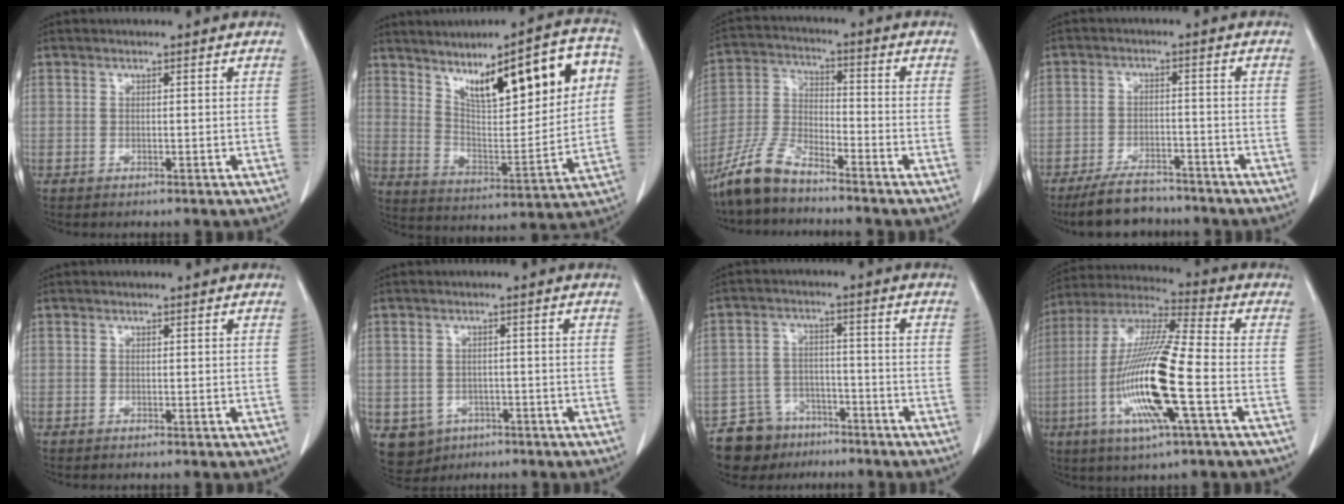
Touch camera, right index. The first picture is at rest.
{"total": 20.1, "force": [8.2, 4.8, 17.7], "torque": [-0.259, 0.026, 0.135]}
{"total": 8.5, "force": [-7.2, 2.1, 4.1], "torque": [-0.099, -0.007, -0.149]}
{"total": 8.0, "force": [-6.9, 2.7, 2.8], "torque": [-0.050, -0.009, -0.113]}
{"total": 0.0}
{"total": 5.8, "force": [-2.7, 5.0, 1.1], "torque": [-0.017, 0.005, -0.033]}
{"total": 8.0, "force": [-6.0, 5.3, 0.5], "torque": [-0.008, 0.020, -0.099]}
{"total": 17.5, "force": [-4.7, 1.0, 16.8], "torque": [-0.347, -0.015, -0.094]}